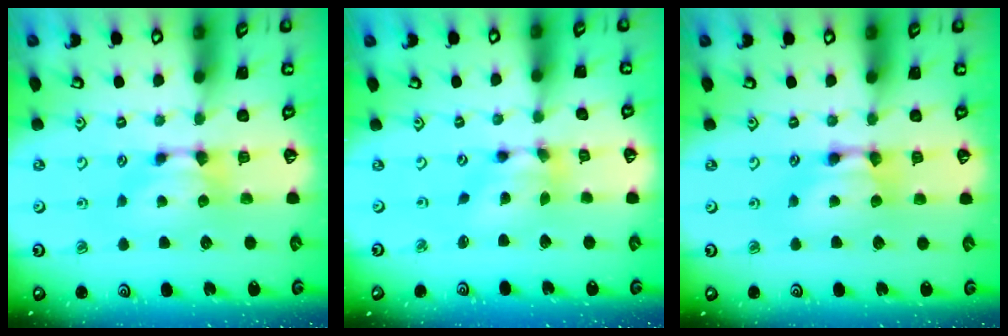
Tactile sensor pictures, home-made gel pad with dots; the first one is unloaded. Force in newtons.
{"total": 4.7, "press": 4.4, "slide": 1.7}
{"total": 2.2, "press": 2.2, "slide": 0.0}